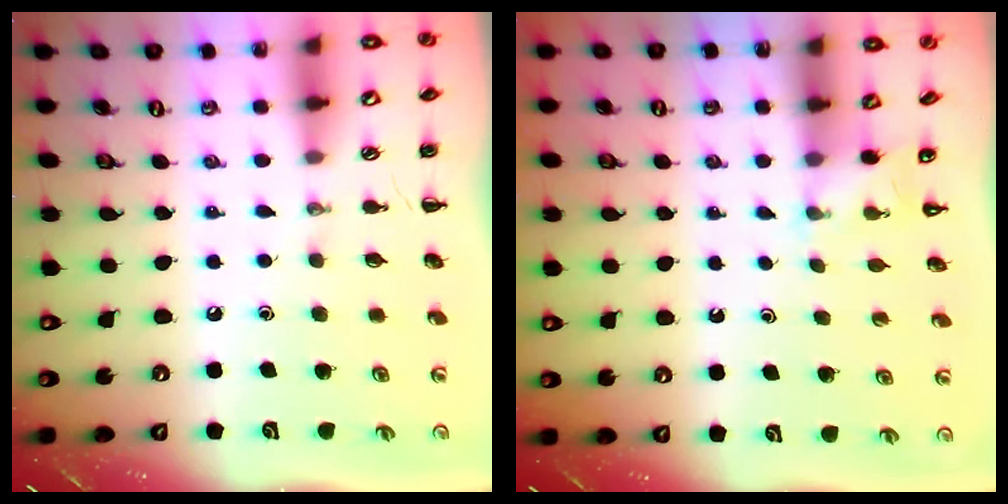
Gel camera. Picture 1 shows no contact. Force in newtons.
{"total": 2.2, "press": 2.1, "slide": 0.7}